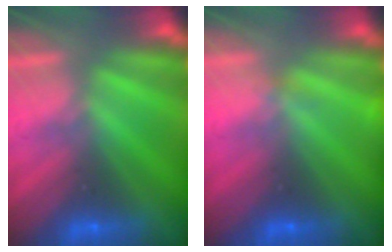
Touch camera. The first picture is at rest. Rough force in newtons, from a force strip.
{"total": 3.8}